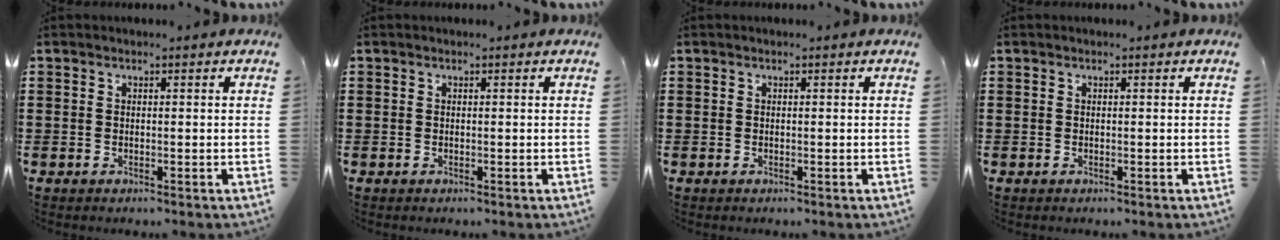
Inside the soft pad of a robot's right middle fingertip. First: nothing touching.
{"total": 0.0}
{"total": 0.0}
{"total": 0.0}